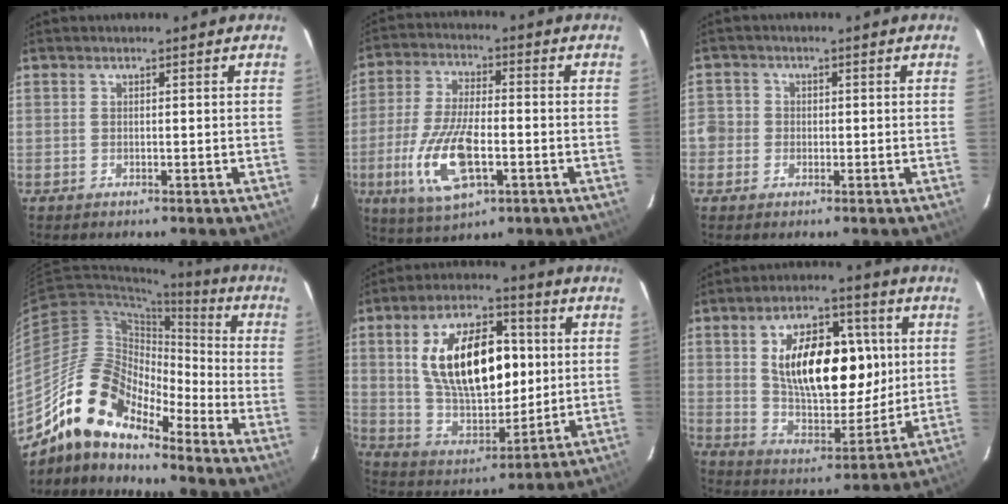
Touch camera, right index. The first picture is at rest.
{"total": 14.2, "force": [-4.5, 5.5, 12.2], "torque": [-0.261, -0.014, -0.081]}
{"total": 4.6, "force": [-1.4, 4.2, 0.8], "torque": [-0.015, 0.012, -0.027]}
{"total": 16.1, "force": [-12.6, 5.6, 8.3], "torque": [-0.142, 0.001, -0.248]}
{"total": 20.4, "force": [3.7, 10.9, 16.8], "torque": [-0.302, 0.019, 0.080]}
{"total": 19.2, "force": [3.8, 10.0, 15.9], "torque": [-0.268, 0.011, 0.075]}